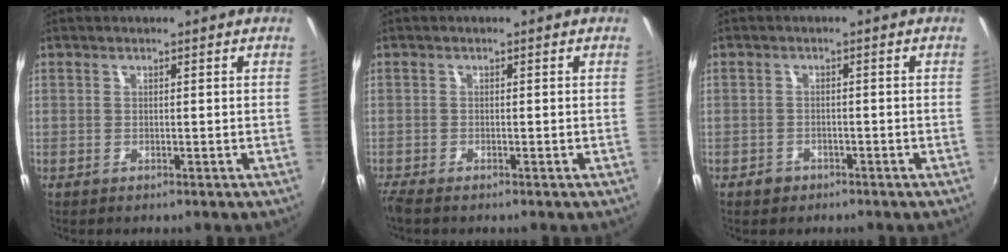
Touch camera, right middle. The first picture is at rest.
{"total": 2.0, "force": [-1.7, 0.4, 1.0], "torque": [-0.022, -0.013, -0.033]}
{"total": 2.2, "force": [-1.4, 1.6, 0.4], "torque": [-0.011, 0.000, -0.022]}